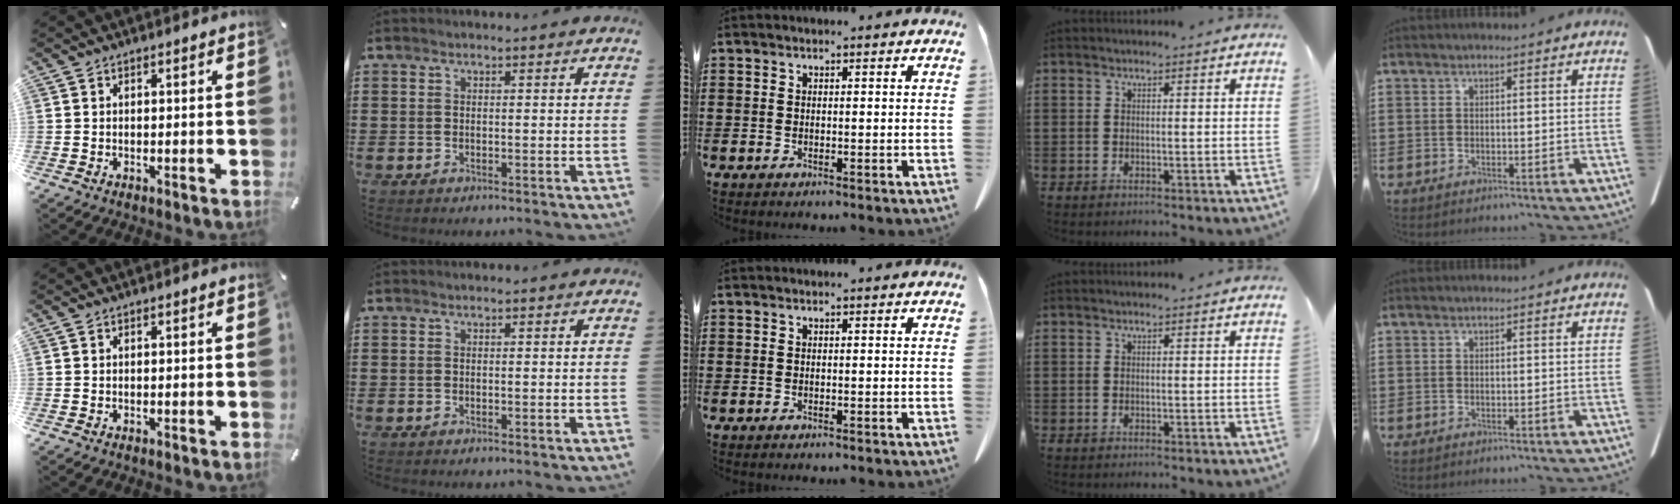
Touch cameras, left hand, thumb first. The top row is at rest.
{}